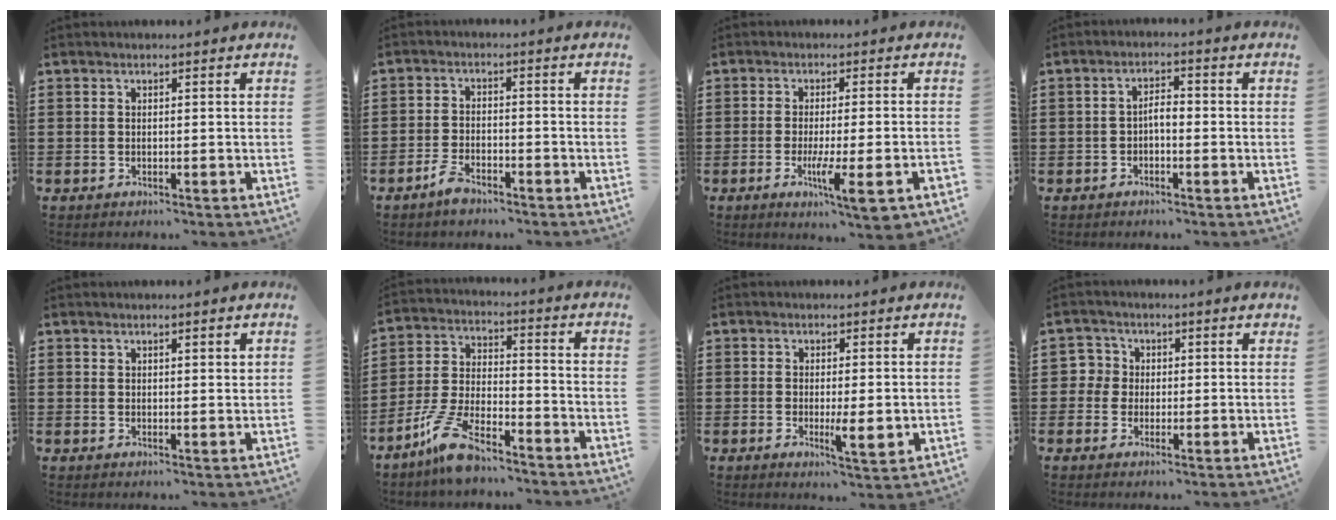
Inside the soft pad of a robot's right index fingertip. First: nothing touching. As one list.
[{"total": 3.2, "force": [-2.6, 1.1, 1.4], "torque": [-0.040, 0.002, -0.055]}, {"total": 7.9, "force": [-3.2, 0.2, 7.2], "torque": [-0.132, -0.021, -0.055]}, {"total": 2.5, "force": [-0.8, 0.9, 2.2], "torque": [-0.042, 0.004, -0.017]}, {"total": 1.3, "force": [1.1, 0.4, 0.4], "torque": [-0.008, 0.000, 0.022]}, {"total": 8.6, "force": [-6.9, 2.0, 4.7], "torque": [-0.113, 0.002, -0.134]}, {"total": 3.8, "force": [-0.4, 1.0, 3.7], "torque": [-0.066, 0.001, -0.007]}, {"total": 3.5, "force": [0.5, 3.4, 0.5], "torque": [-0.028, 0.011, 0.008]}]